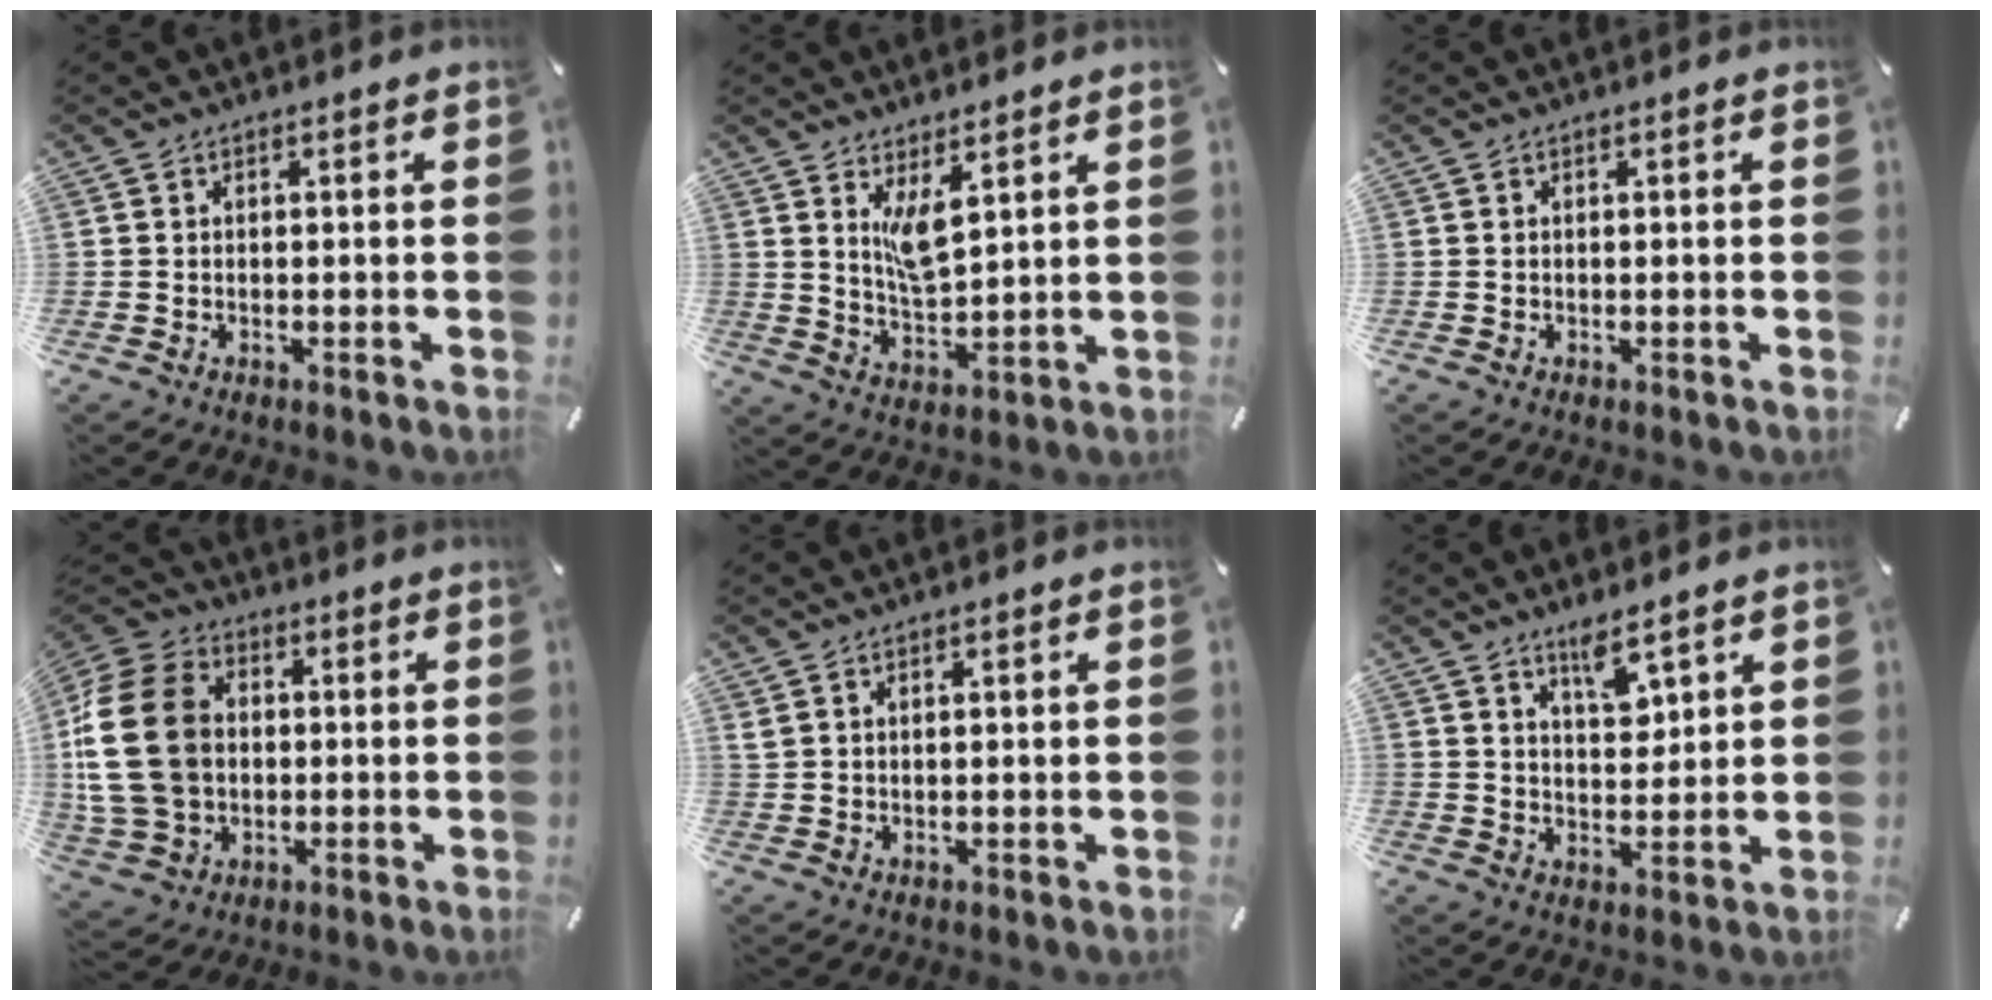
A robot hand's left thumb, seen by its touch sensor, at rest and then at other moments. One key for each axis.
{"total": 7.1, "fx": 4.3, "fy": 2.6, "fz": 5.1, "tx": -0.105, "ty": -0.022, "tz": 0.072}
{"total": 0.0}
{"total": 19.8, "fx": 1.0, "fy": 16.0, "fz": 11.7, "tx": -0.257, "ty": 0.018, "tz": 0.018}
{"total": 1.6, "fx": 1.3, "fy": 0.4, "fz": 0.8, "tx": -0.017, "ty": -0.001, "tz": 0.024}
{"total": 6.9, "fx": 5.2, "fy": 2.7, "fz": 3.7, "tx": -0.044, "ty": -0.034, "tz": 0.086}